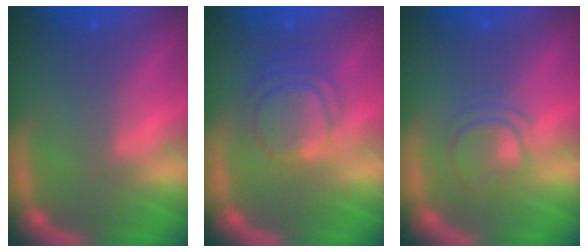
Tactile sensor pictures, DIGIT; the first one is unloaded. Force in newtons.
{"total": 5.1}
{"total": 3.0}